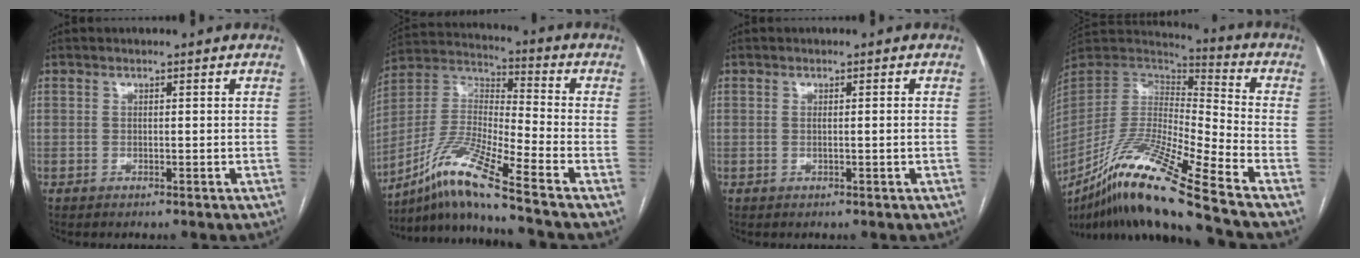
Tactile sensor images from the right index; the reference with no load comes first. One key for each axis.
{"total": 13.1, "fx": -9.7, "fy": -1.4, "fz": 8.7, "tx": -0.192, "ty": -0.002, "tz": -0.186}
{"total": 1.1, "fx": -0.2, "fy": -0.2, "fz": 1.0, "tx": -0.020, "ty": 0.002, "tz": 0.001}
{"total": 21.2, "fx": -14.5, "fy": -0.2, "fz": 15.5, "tx": -0.319, "ty": -0.038, "tz": -0.273}